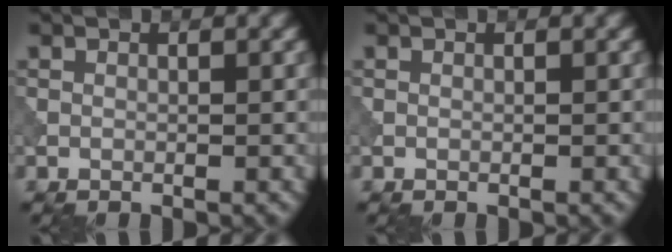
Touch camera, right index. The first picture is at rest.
{"total": 0.0}